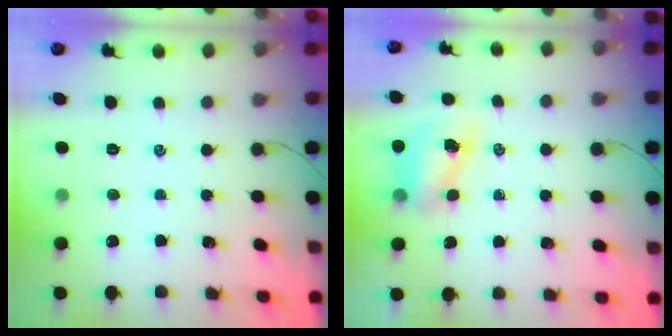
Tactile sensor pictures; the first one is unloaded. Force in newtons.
{"total": 7.5, "press": 7.4, "slide": 1.0}